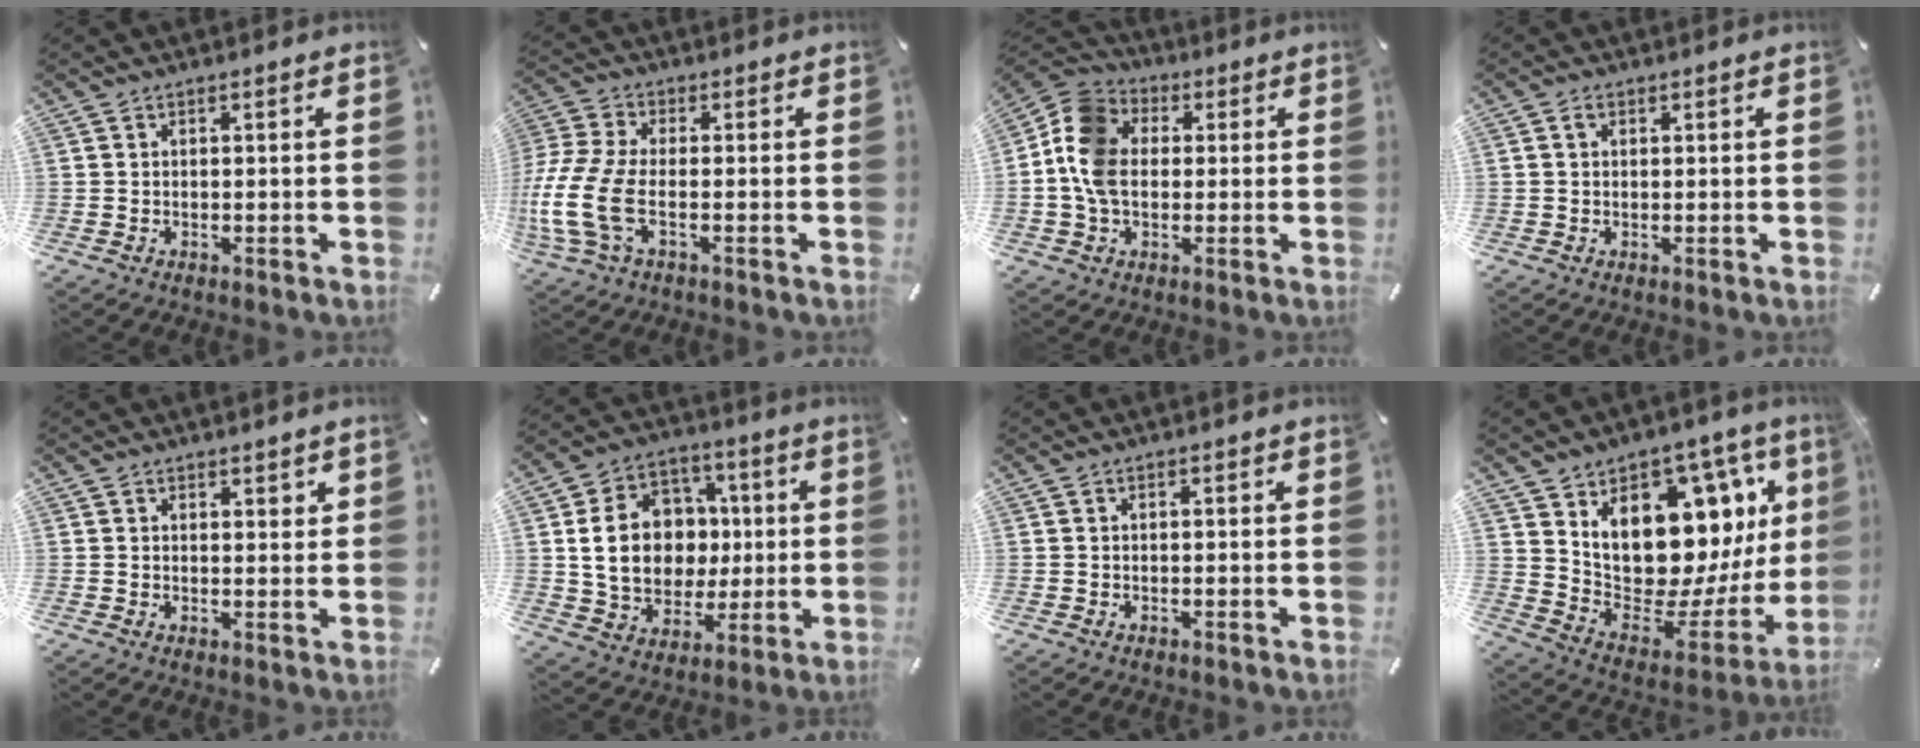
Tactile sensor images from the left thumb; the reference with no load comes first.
{"total": 12.6, "force": [-2.9, 6.7, 10.3], "torque": [-0.236, -0.007, -0.052]}
{"total": 11.2, "force": [-0.1, 9.1, 6.5], "torque": [-0.163, 0.023, -0.003]}
{"total": 1.3, "force": [0.4, 1.0, 0.8], "torque": [-0.016, 0.006, 0.006]}
{"total": 1.8, "force": [1.4, 1.1, 0.3], "torque": [0.001, -0.003, 0.025]}
{"total": 16.6, "force": [1.2, 14.1, 8.7], "torque": [-0.158, 0.010, 0.032]}
{"total": 0.6, "force": [0.1, 0.4, 0.4], "torque": [-0.009, 0.002, 0.000]}
{"total": 18.7, "force": [6.4, 12.3, 12.6], "torque": [-0.193, -0.088, 0.125]}